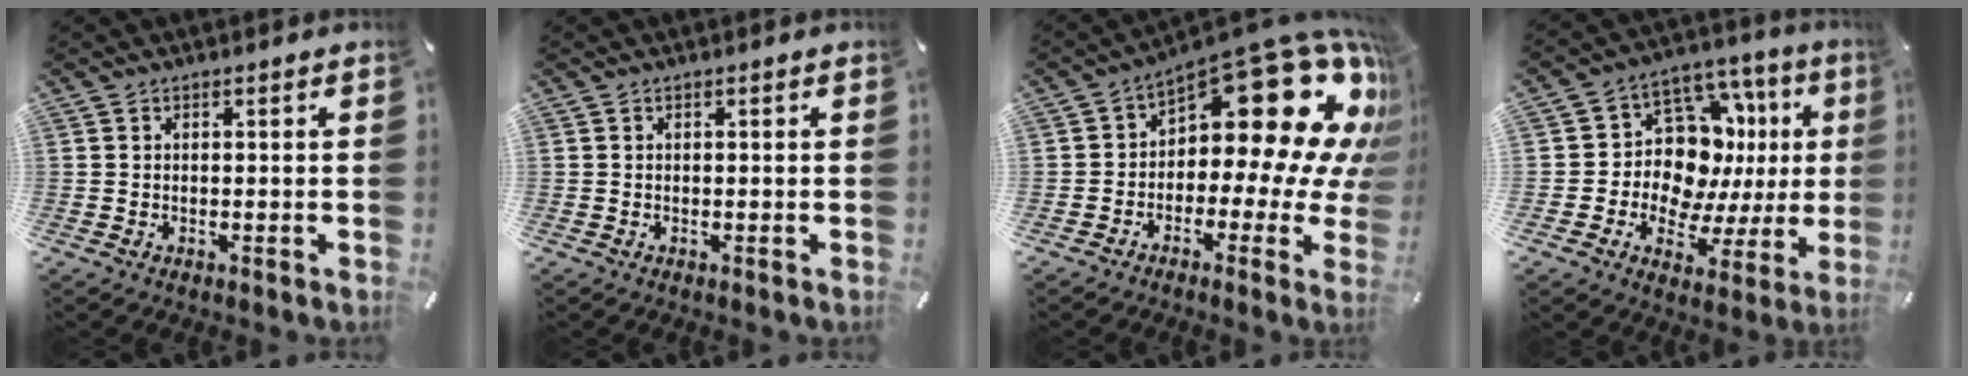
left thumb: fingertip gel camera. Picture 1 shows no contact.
{"total": 0.0}
{"total": 23.6, "force": [9.9, 11.2, 18.3], "torque": [-0.252, -0.085, 0.165]}
{"total": 11.9, "force": [3.2, 9.8, 6.0], "torque": [-0.081, -0.051, 0.065]}